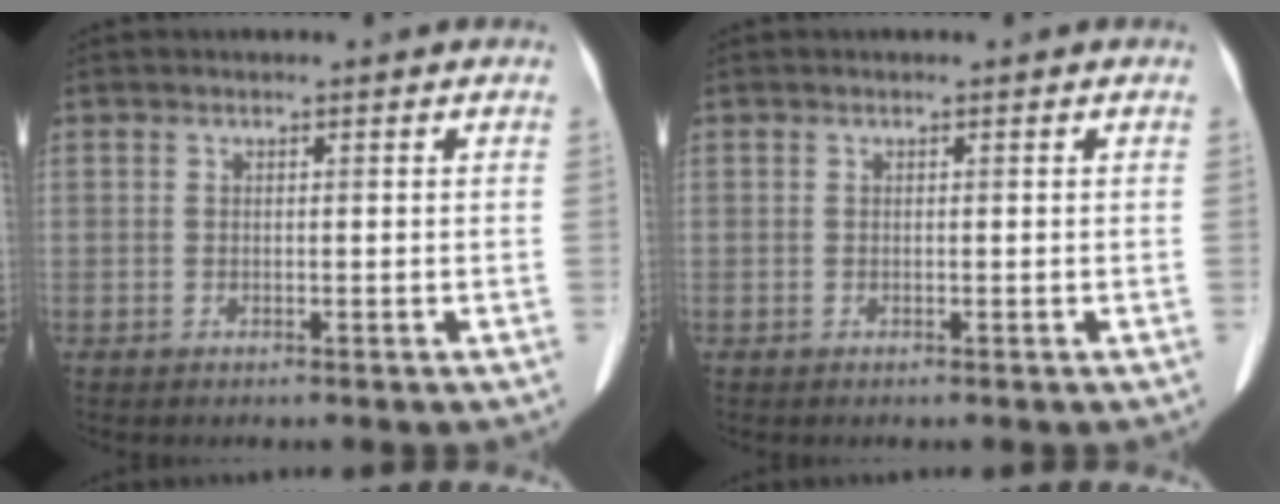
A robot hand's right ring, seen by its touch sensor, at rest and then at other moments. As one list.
[{"total": 0.0}]